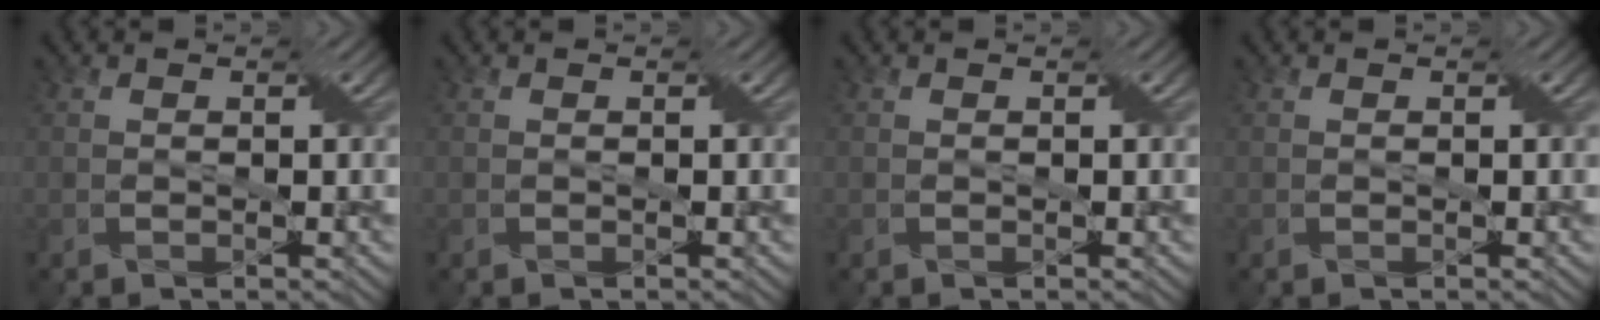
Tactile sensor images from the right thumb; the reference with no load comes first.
{"total": 0.0}
{"total": 0.0}
{"total": 0.0}